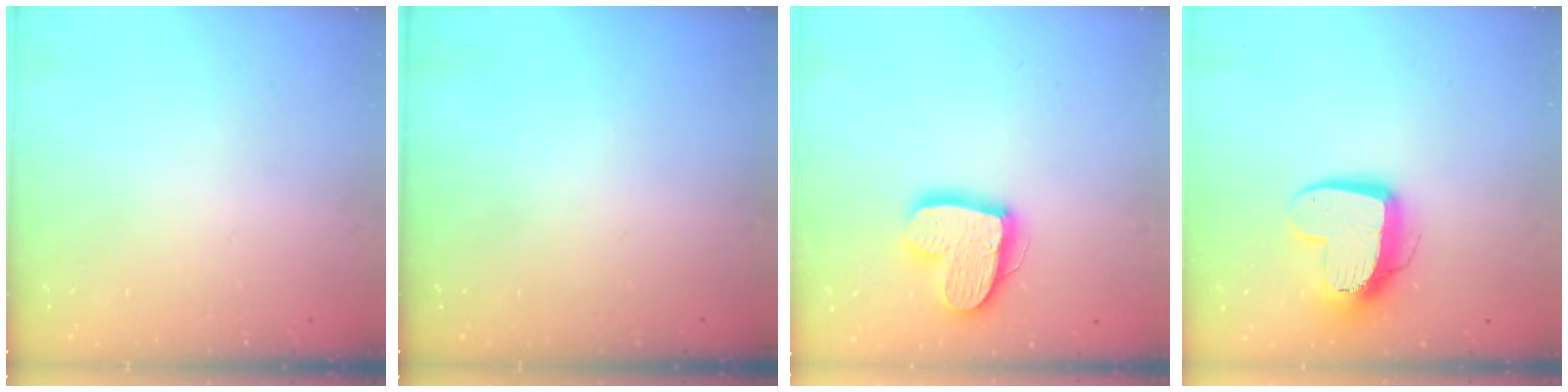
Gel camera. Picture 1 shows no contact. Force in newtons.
{"total": 0.0}
{"total": 16.5, "press": 16.5, "slide": 1.6}
{"total": 13.3, "press": 13.2, "slide": 1.2}